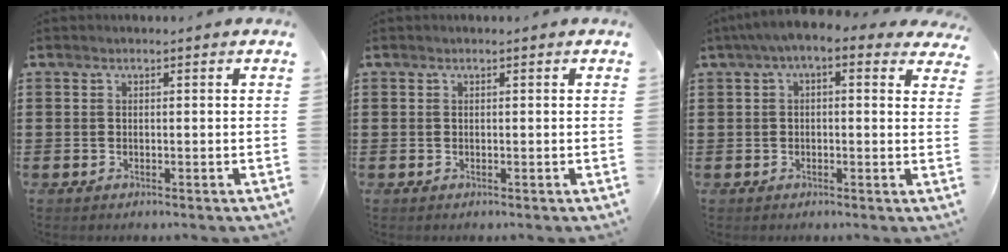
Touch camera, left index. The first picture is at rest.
{"total": 0.0}
{"total": 3.6, "force": [1.4, 1.1, 3.1], "torque": [-0.062, 0.003, 0.019]}